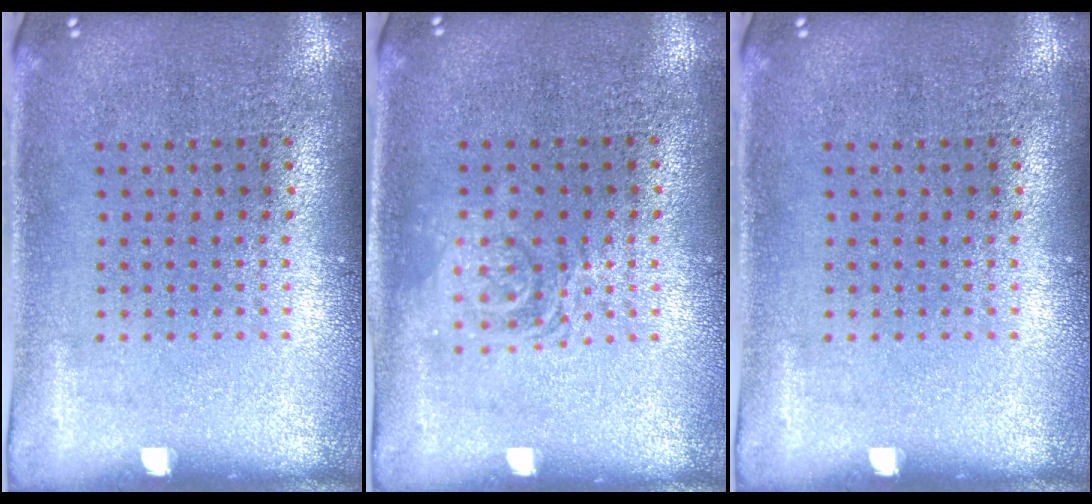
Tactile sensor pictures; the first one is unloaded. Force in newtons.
{"total": 1.1, "press": 1.1, "slide": 0.3}
{"total": 0.0}